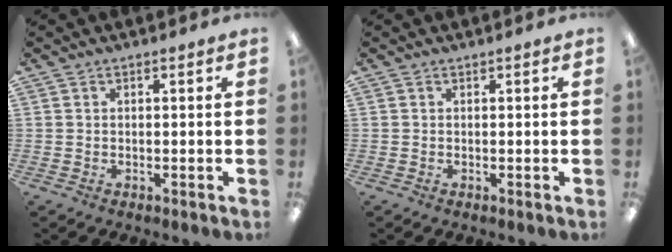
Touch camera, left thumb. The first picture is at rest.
{"total": 0.0}